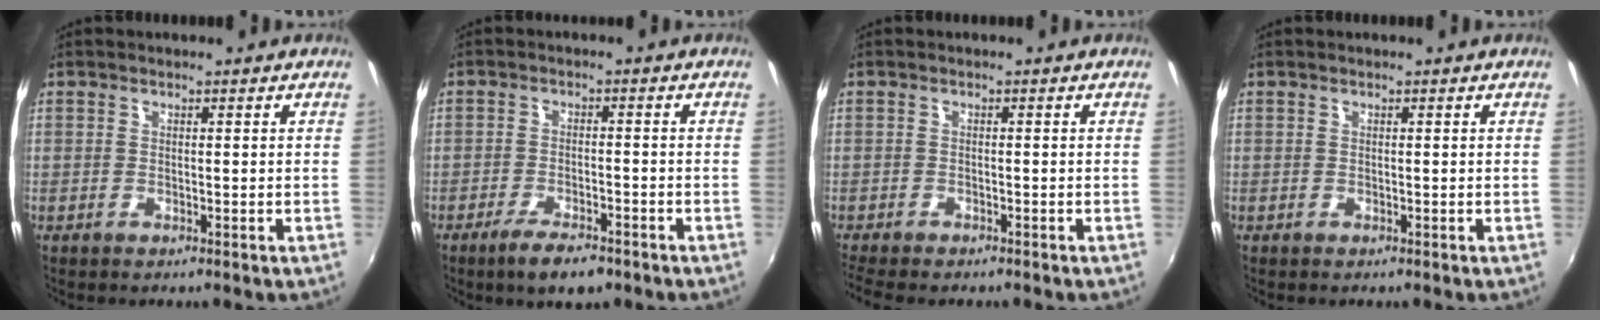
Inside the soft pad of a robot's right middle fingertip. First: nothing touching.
{"total": 6.6, "force": [-4.7, 2.0, 4.2], "torque": [-0.096, -0.014, -0.080]}
{"total": 5.3, "force": [-4.7, 1.1, 2.4], "torque": [-0.061, -0.031, -0.082]}
{"total": 0.0}